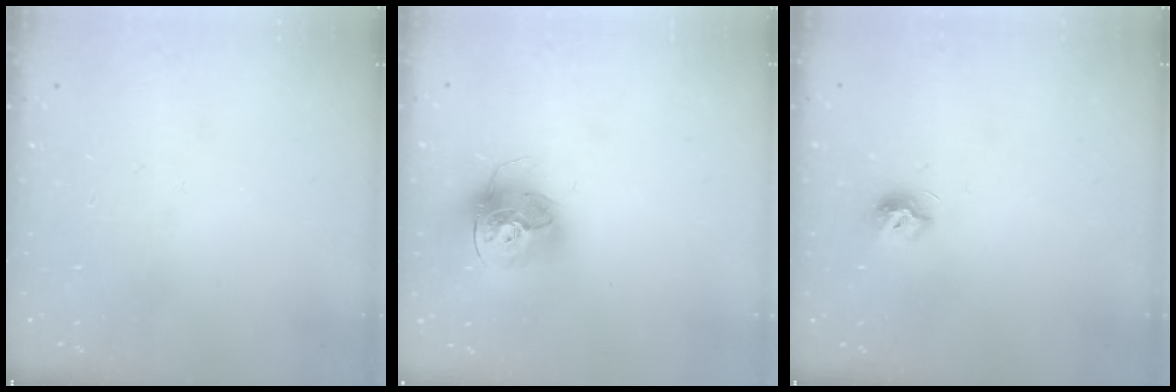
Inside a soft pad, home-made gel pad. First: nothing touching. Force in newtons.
{"total": 17.1, "press": 17.0, "slide": 1.5}
{"total": 8.2, "press": 8.2, "slide": 0.7}